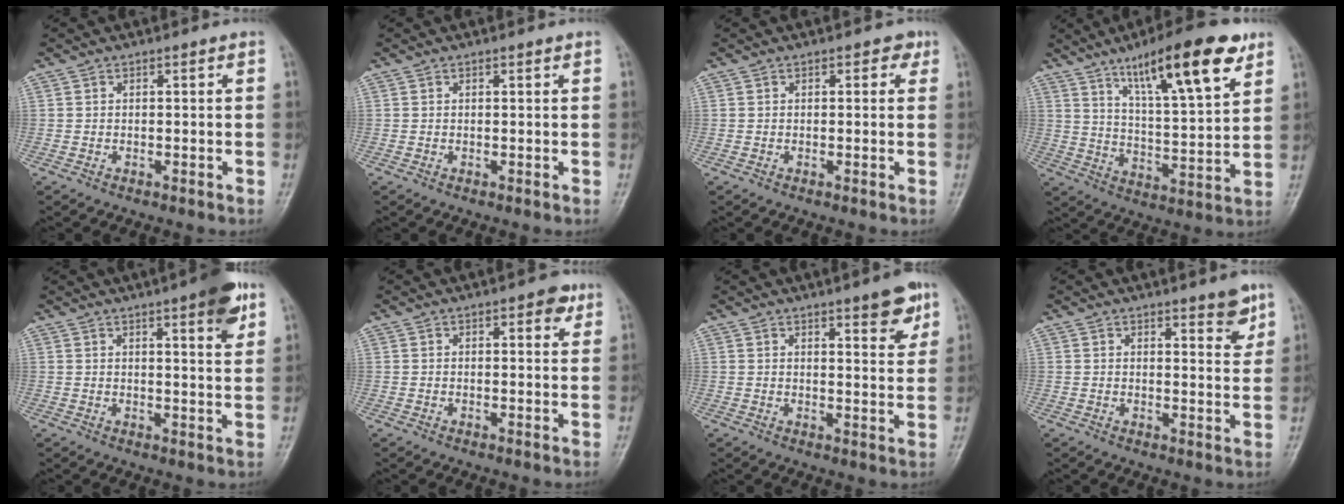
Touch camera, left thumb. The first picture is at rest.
{"total": 0.5, "force": [0.4, 0.1, 0.4], "torque": [-0.006, -0.001, 0.004]}
{"total": 1.9, "force": [0.9, 1.3, 1.1], "torque": [0.002, 0.001, 0.005]}
{"total": 18.9, "force": [10.8, 4.4, 14.9], "torque": [-0.212, -0.044, 0.177]}
{"total": 9.9, "force": [5.4, 2.0, 8.1], "torque": [-0.094, -0.022, 0.067]}
{"total": 3.5, "force": [1.9, 1.6, 2.5], "torque": [-0.019, -0.004, 0.018]}
{"total": 7.4, "force": [4.3, 2.0, 5.7], "torque": [-0.060, -0.023, 0.054]}
{"total": 5.5, "force": [3.5, 1.6, 3.9], "torque": [-0.036, -0.022, 0.043]}